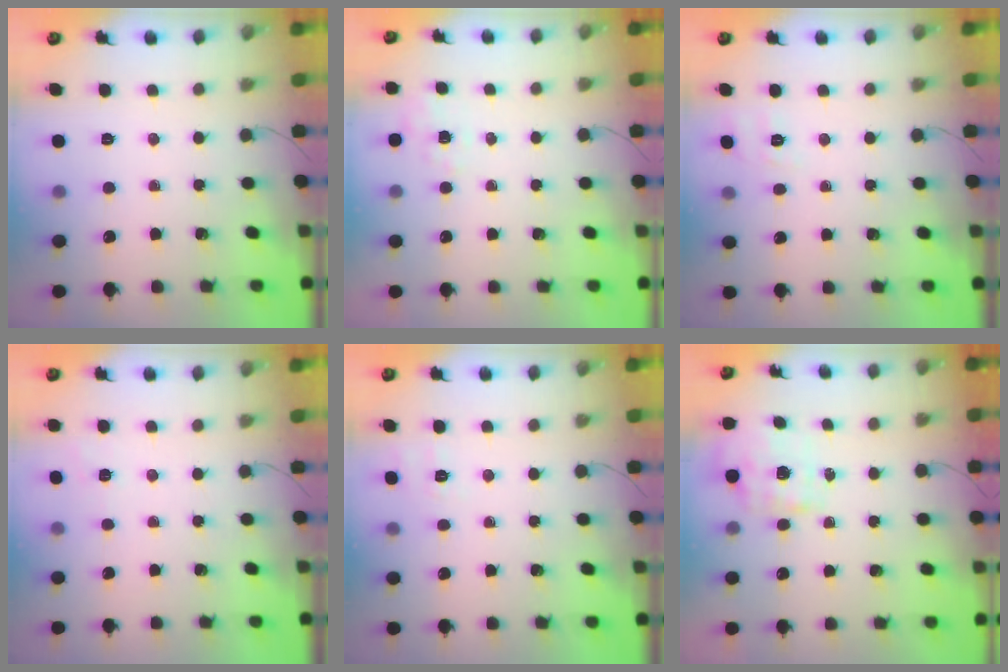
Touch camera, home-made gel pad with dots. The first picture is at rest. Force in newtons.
{"total": 1.8, "press": 0.4, "slide": 1.7}
{"total": 1.9, "press": 0.6, "slide": 1.8}
{"total": 3.9, "press": 3.6, "slide": 1.5}
{"total": 1.9, "press": 0.6, "slide": 1.8}
{"total": 2.0, "press": 1.9, "slide": 0.6}